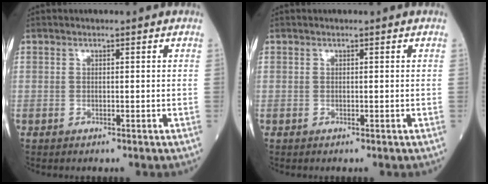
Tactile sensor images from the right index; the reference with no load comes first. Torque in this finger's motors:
{"motor_torque": [0.00, 0.00, 0.00, -0.01]}